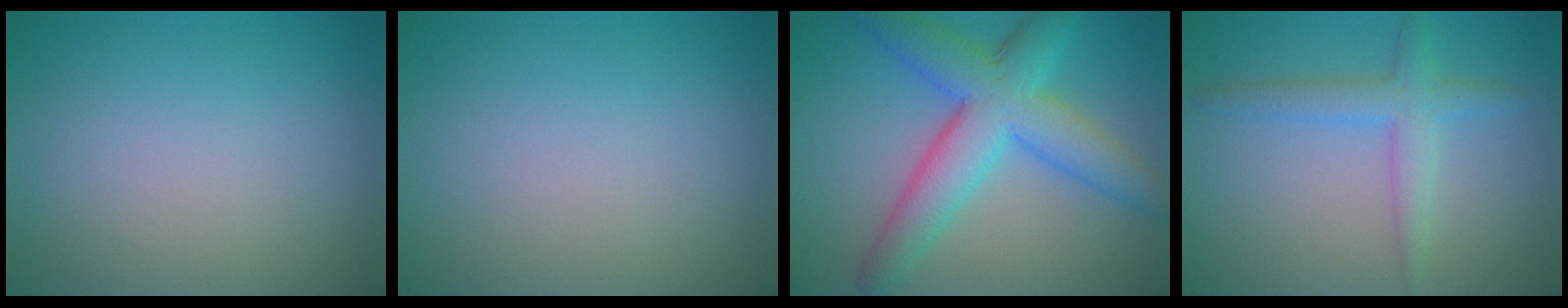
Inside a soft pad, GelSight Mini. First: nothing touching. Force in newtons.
{"total": 0.0}
{"total": 7.7, "press": 7.7, "slide": 0.2}
{"total": 3.0, "press": 3.0, "slide": 0.1}